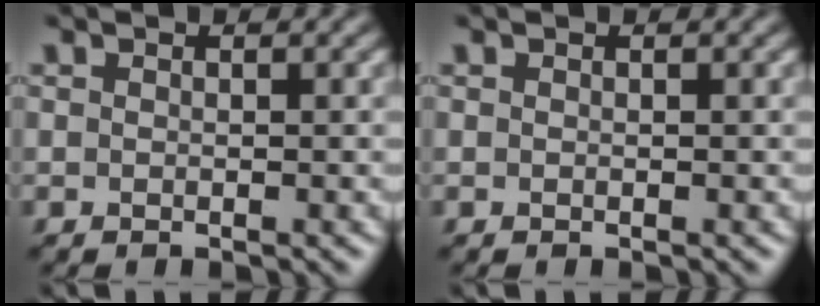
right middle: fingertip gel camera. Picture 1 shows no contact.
{"total": 0.0}